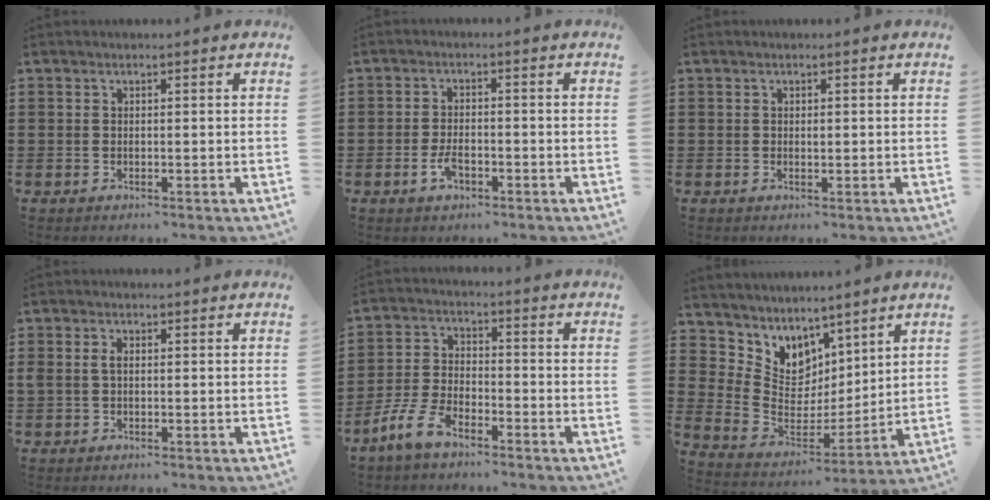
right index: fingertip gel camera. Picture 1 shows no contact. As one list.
[{"total": 3.2, "force": [-1.5, 1.5, 2.3], "torque": [-0.055, -0.003, -0.031]}, {"total": 0.5, "force": [0.1, 0.3, 0.4], "torque": [-0.008, -0.001, 0.002]}, {"total": 1.7, "force": [0.1, 1.0, 1.4], "torque": [-0.038, 0.003, -0.002]}, {"total": 6.5, "force": [-4.7, 2.4, 3.7], "torque": [-0.103, 0.000, -0.098]}, {"total": 6.4, "force": [4.7, 4.3, -0.8], "torque": [-0.039, -0.058, 0.089]}]